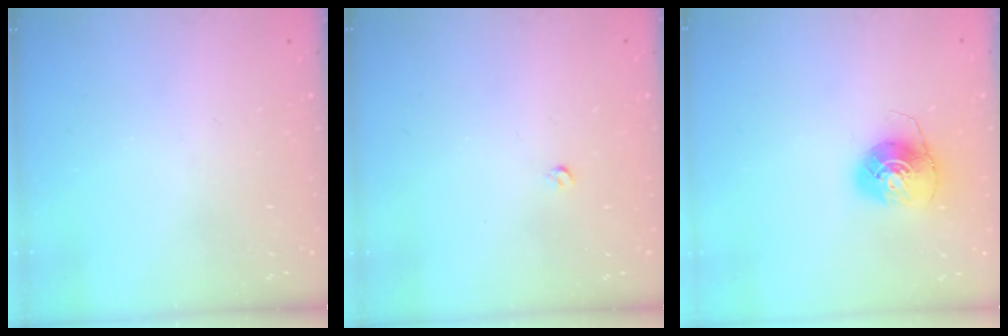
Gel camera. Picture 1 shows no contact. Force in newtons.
{"total": 2.6, "press": 2.5, "slide": 0.4}
{"total": 8.1, "press": 8.1, "slide": 0.5}